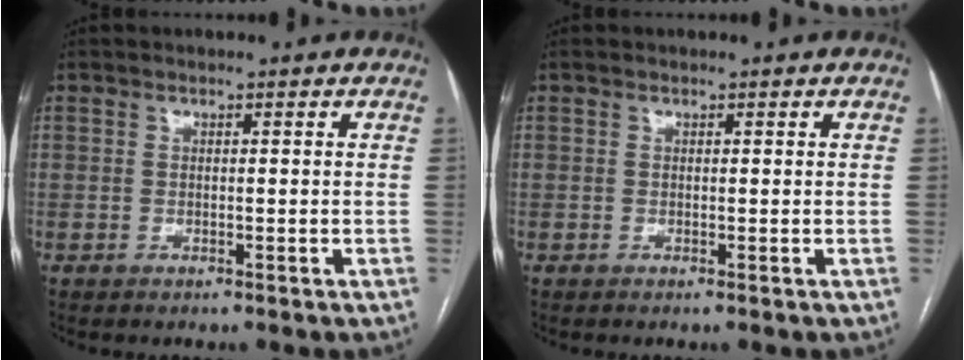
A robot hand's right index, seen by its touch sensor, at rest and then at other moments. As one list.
[{"total": 0.0}]